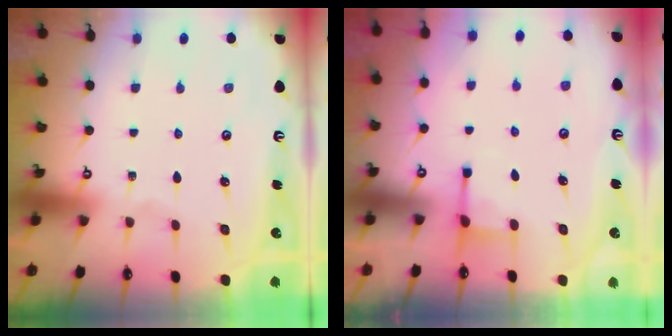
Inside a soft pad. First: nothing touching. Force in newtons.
{"total": 2.7, "press": 2.6, "slide": 0.7}